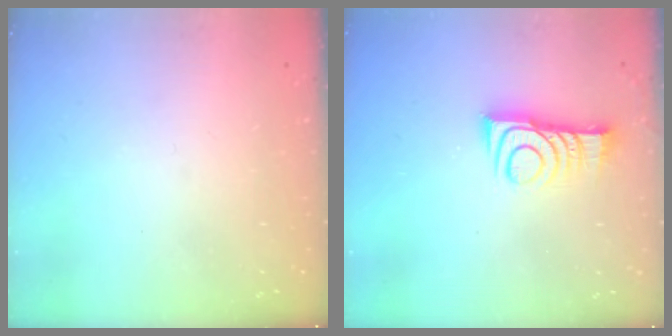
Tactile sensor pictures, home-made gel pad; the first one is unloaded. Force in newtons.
{"total": 10.3, "press": 10.3, "slide": 0.5}